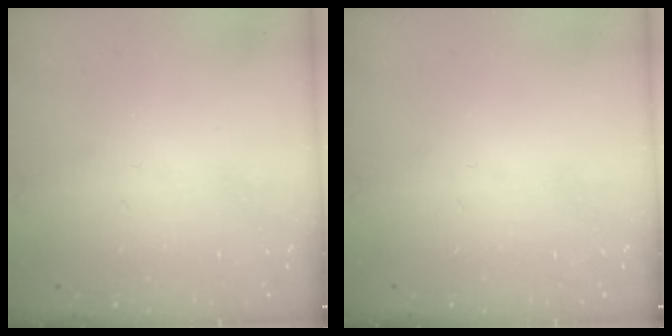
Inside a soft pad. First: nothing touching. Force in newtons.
{"total": 0.0}